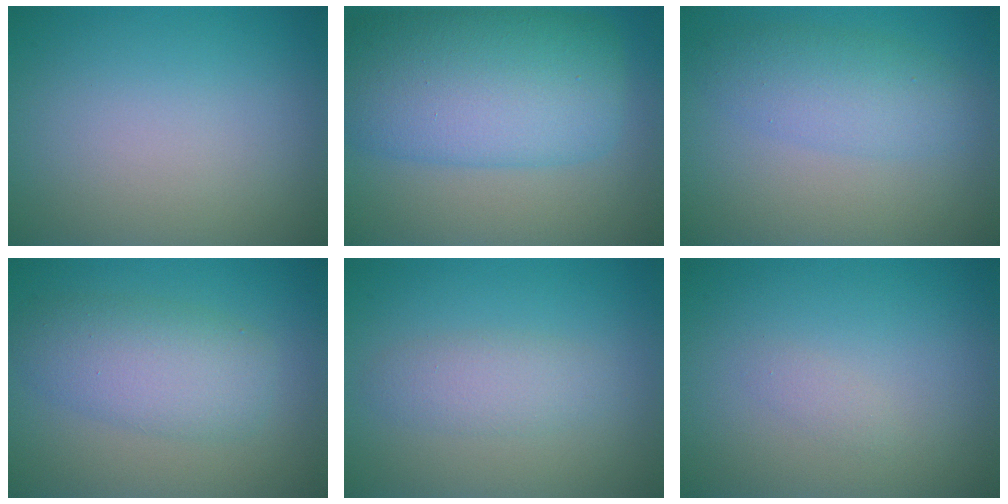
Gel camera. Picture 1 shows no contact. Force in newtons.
{"total": 11.1, "press": 11.1, "slide": 0.1}
{"total": 3.7, "press": 3.7, "slide": 0.1}
{"total": 4.4, "press": 4.4, "slide": 0.0}
{"total": 2.3, "press": 2.3, "slide": 0.0}
{"total": 0.7, "press": 0.7, "slide": 0.0}